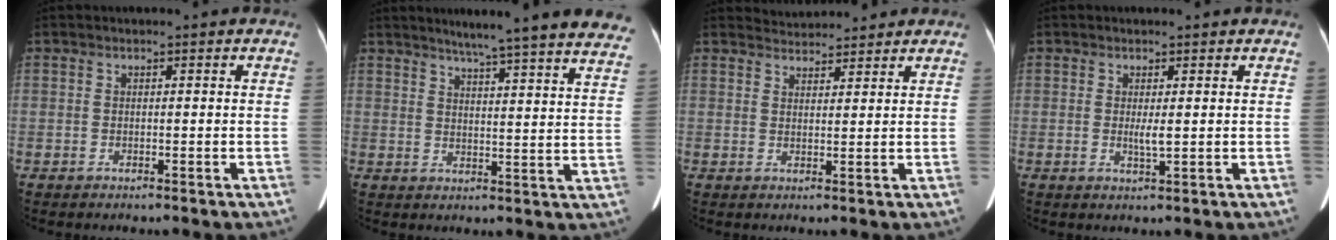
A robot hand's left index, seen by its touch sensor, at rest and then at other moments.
{"total": 23.7, "force": [21.0, 0.2, 10.9], "torque": [-0.154, -0.052, 0.246]}
{"total": 3.3, "force": [3.3, 0.5, -0.1], "torque": [-0.005, 0.024, 0.058]}
{"total": 1.7, "force": [0.1, 0.1, 1.7], "torque": [-0.037, -0.005, 0.006]}